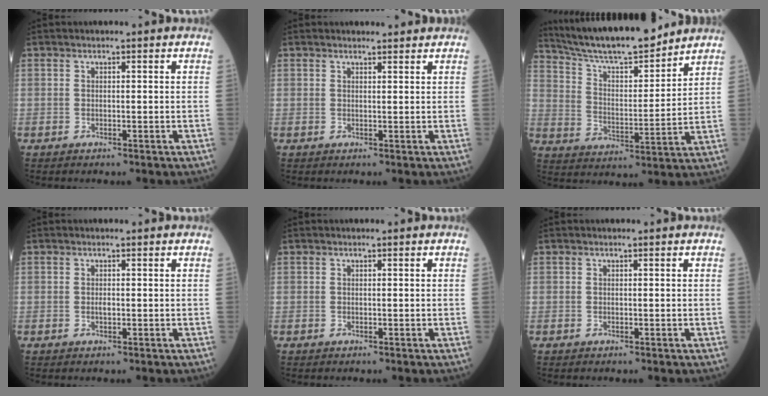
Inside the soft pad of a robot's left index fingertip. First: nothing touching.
{"total": 2.0, "force": [1.9, 0.5, 0.3], "torque": [-0.011, 0.003, 0.023]}
{"total": 16.1, "force": [14.6, 1.8, 6.6], "torque": [-0.123, 0.000, 0.247]}
{"total": 0.6, "force": [-0.4, 0.2, 0.4], "torque": [-0.010, -0.004, -0.007]}
{"total": 0.0}
{"total": 0.0}